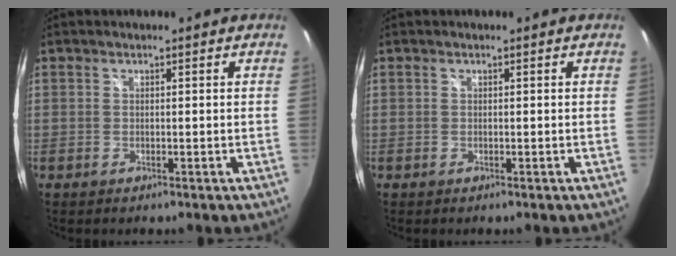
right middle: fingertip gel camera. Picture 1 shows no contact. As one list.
[{"total": 0.0}]